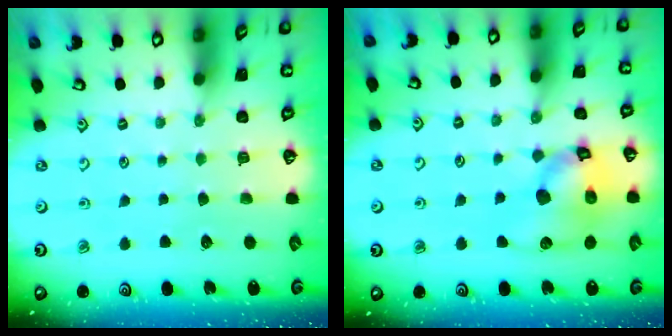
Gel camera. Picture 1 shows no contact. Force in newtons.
{"total": 14.3, "press": 14.2, "slide": 1.9}